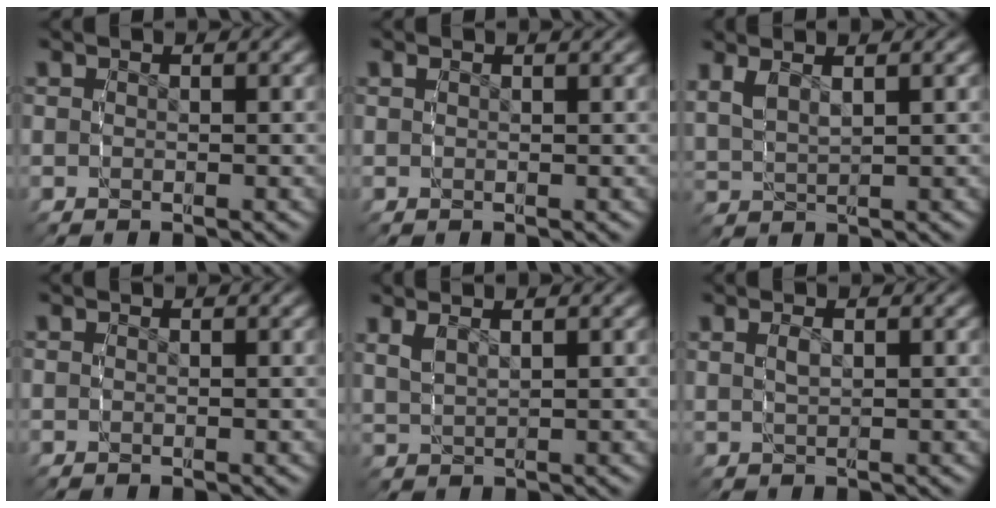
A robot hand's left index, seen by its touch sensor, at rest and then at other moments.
{"total": 0.7, "force": [0.3, -0.6, 0.0], "torque": [0.002, 0.002, 0.006]}
{"total": 2.3, "force": [1.8, 0.6, 1.3], "torque": [-0.032, 0.004, 0.040]}
{"total": 0.0}
{"total": 1.7, "force": [1.5, -0.1, 0.8], "torque": [-0.017, 0.005, 0.034]}
{"total": 0.9, "force": [0.7, -0.2, 0.6], "torque": [-0.010, 0.001, 0.014]}